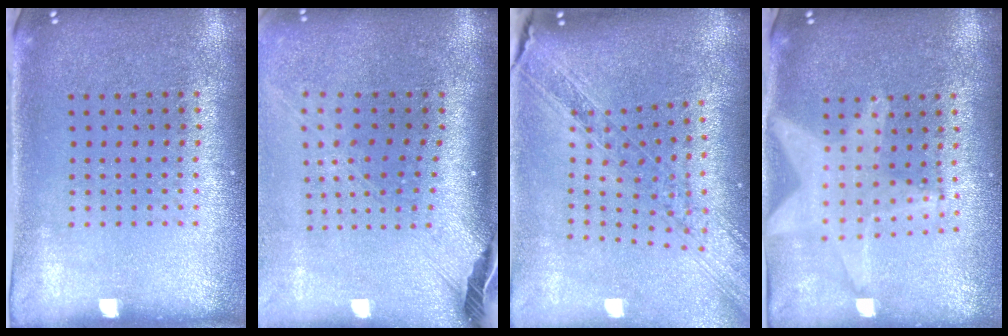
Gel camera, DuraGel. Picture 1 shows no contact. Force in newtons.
{"total": 2.7, "press": 1.9, "slide": 1.9}
{"total": 1.7, "press": 1.5, "slide": 0.8}
{"total": 2.0, "press": 1.7, "slide": 1.1}